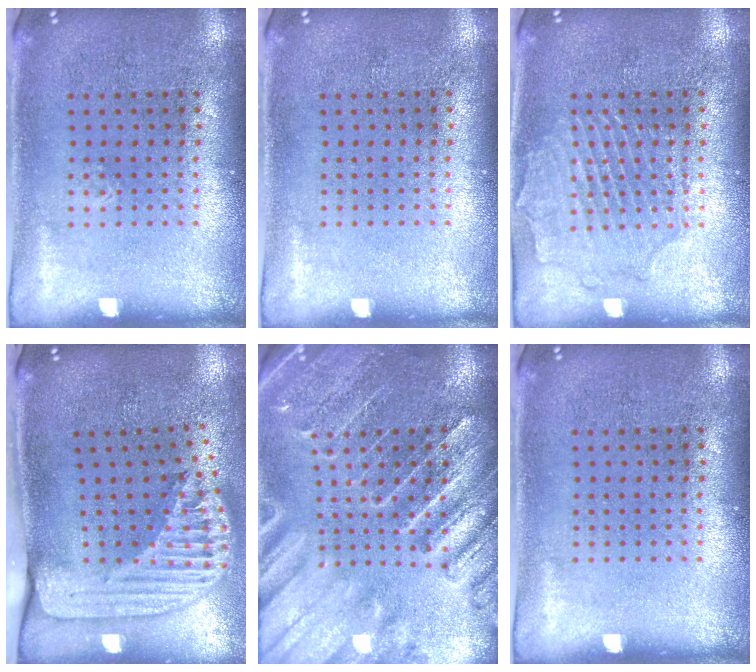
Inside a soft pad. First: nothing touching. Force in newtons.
{"total": 0.0}
{"total": 2.1, "press": 2.1, "slide": 0.2}
{"total": 2.6, "press": 1.9, "slide": 1.8}
{"total": 3.2, "press": 3.0, "slide": 1.2}
{"total": 0.0}